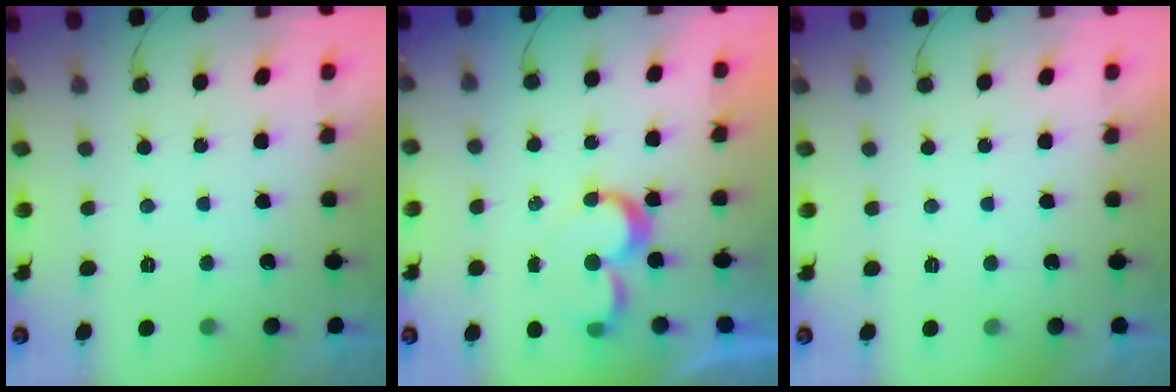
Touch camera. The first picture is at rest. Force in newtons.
{"total": 7.2, "press": 7.1, "slide": 0.7}
{"total": 1.8, "press": 1.8, "slide": 0.0}